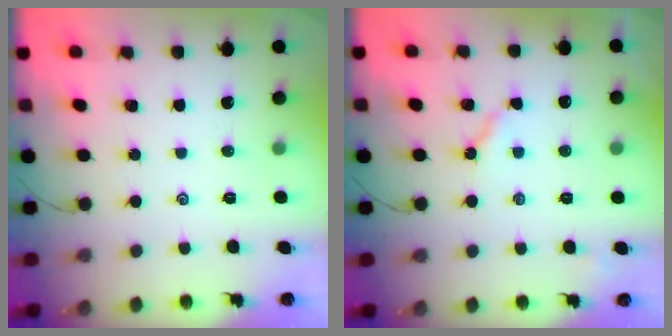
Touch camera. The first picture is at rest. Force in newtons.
{"total": 5.8, "press": 5.8, "slide": 0.4}